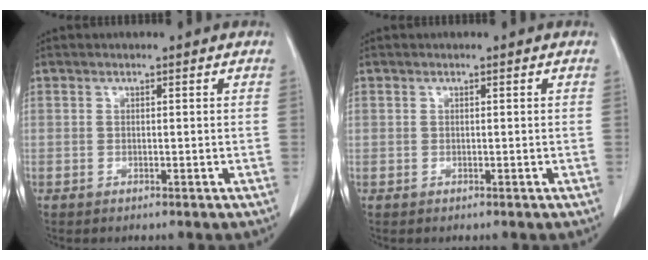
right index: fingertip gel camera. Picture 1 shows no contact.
{"total": 0.0}